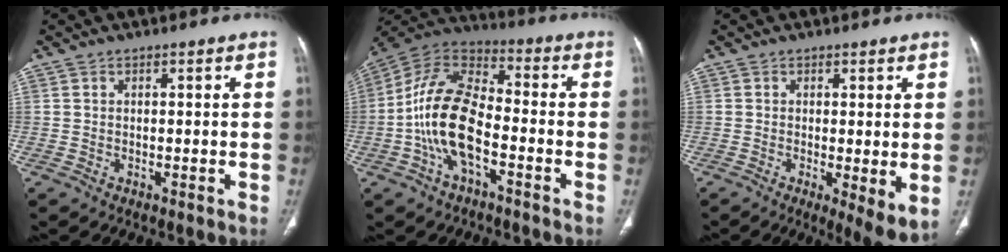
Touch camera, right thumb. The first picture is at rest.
{"total": 15.3, "force": [-4.2, 7.8, 12.5], "torque": [-0.247, 0.042, -0.086]}
{"total": 6.3, "force": [-0.7, 1.8, 6.0], "torque": [-0.095, -0.022, -0.010]}